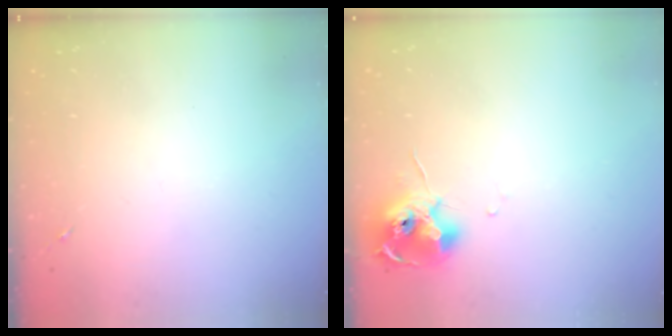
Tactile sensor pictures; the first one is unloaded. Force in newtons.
{"total": 11.2, "press": 11.1, "slide": 1.1}